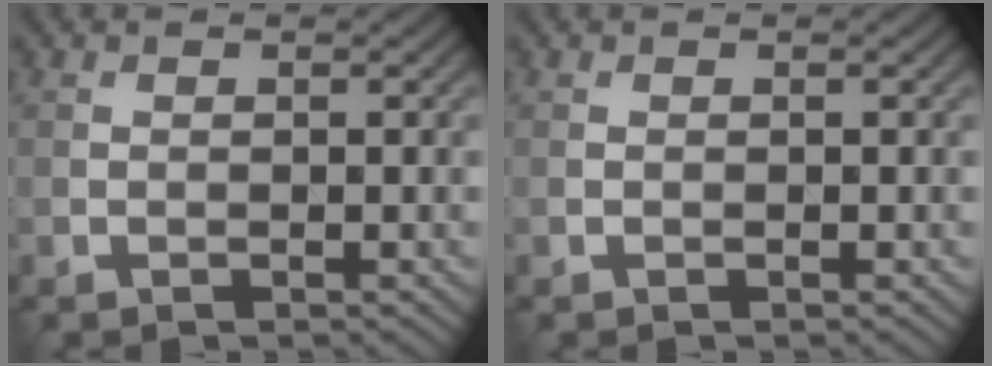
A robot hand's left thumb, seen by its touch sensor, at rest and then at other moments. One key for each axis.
{"total": 0.0}